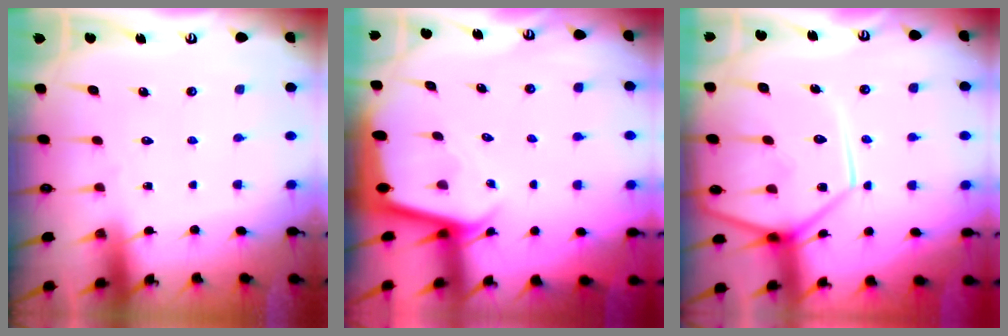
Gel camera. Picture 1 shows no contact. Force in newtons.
{"total": 2.5, "press": 2.5, "slide": 0.1}
{"total": 18.5, "press": 18.4, "slide": 2.1}